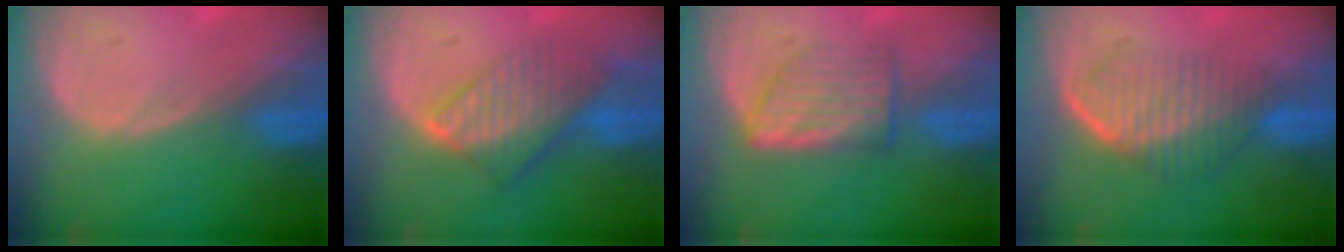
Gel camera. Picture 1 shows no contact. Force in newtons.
{"total": 8.3, "press": 7.1, "slide": 4.1}
{"total": 5.7, "press": 5.6, "slide": 1.0}
{"total": 7.1, "press": 6.1, "slide": 3.6}